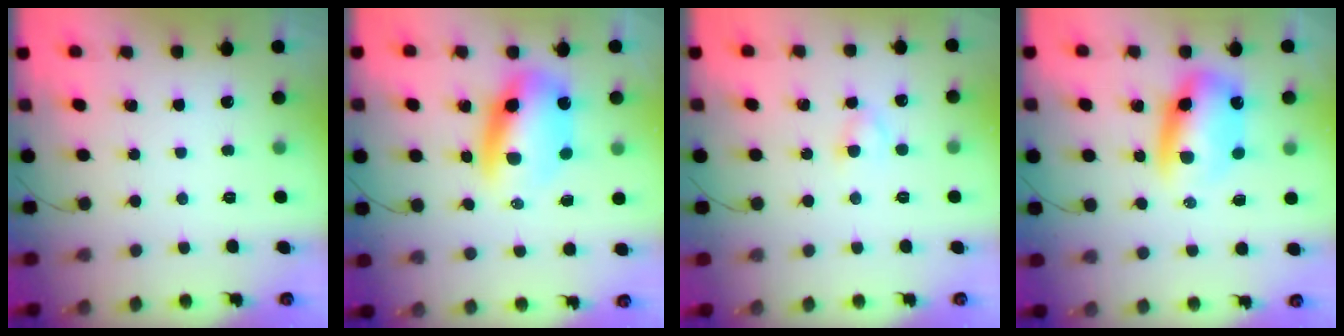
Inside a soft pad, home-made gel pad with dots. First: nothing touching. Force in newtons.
{"total": 10.9, "press": 10.5, "slide": 2.9}
{"total": 3.3, "press": 3.1, "slide": 1.0}
{"total": 9.8, "press": 9.5, "slide": 2.6}